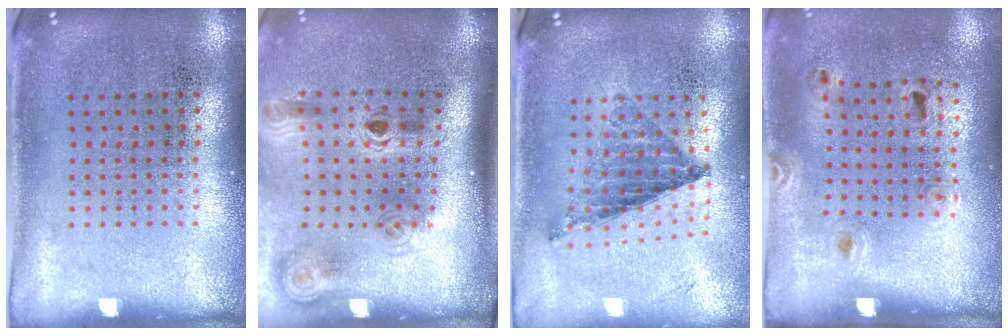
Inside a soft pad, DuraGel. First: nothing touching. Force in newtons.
{"total": 2.1, "press": 1.4, "slide": 1.5}
{"total": 0.8, "press": 0.8, "slide": 0.0}
{"total": 1.3, "press": 0.8, "slide": 1.1}